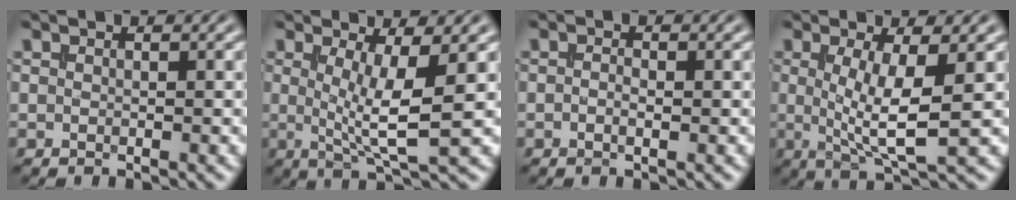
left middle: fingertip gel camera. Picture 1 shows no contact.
{"total": 5.3, "force": [0.4, 1.1, 5.2], "torque": [-0.090, -0.011, 0.007]}
{"total": 1.0, "force": [-0.2, 0.4, 0.9], "torque": [-0.018, -0.003, -0.004]}
{"total": 5.5, "force": [0.2, 1.3, 5.4], "torque": [-0.098, -0.010, 0.004]}